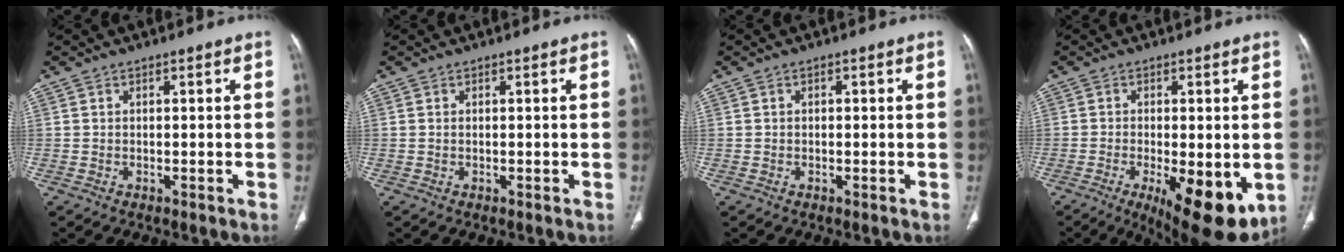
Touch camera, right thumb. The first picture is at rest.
{"total": 0.0}
{"total": 0.6, "force": [0.1, 0.4, 0.5], "torque": [-0.012, 0.005, 0.004]}
{"total": 14.4, "force": [-4.4, 5.2, 12.7], "torque": [-0.155, -0.018, -0.049]}